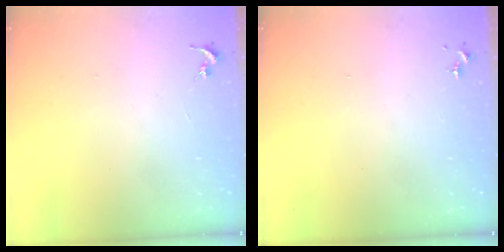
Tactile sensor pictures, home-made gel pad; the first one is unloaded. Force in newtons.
{"total": 0.0}